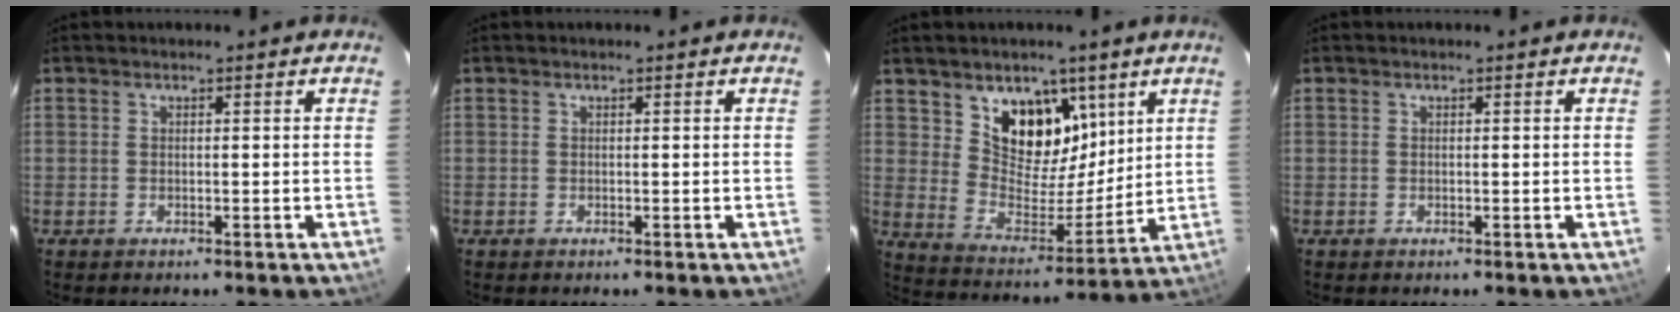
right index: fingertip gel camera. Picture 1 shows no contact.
{"total": 0.0}
{"total": 13.5, "force": [7.4, 8.6, 7.2], "torque": [-0.123, -0.010, 0.141]}
{"total": 0.0}